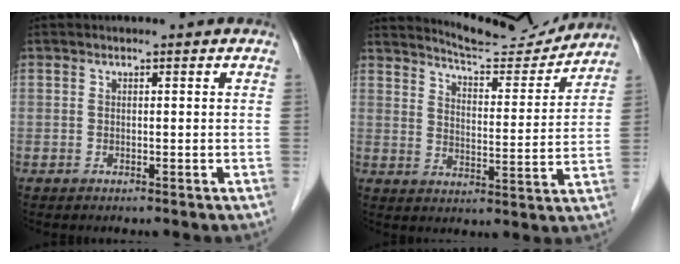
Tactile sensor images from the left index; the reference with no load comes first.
{"total": 12.2, "force": [12.0, 0.7, 2.0], "torque": [-0.033, -0.009, 0.169]}